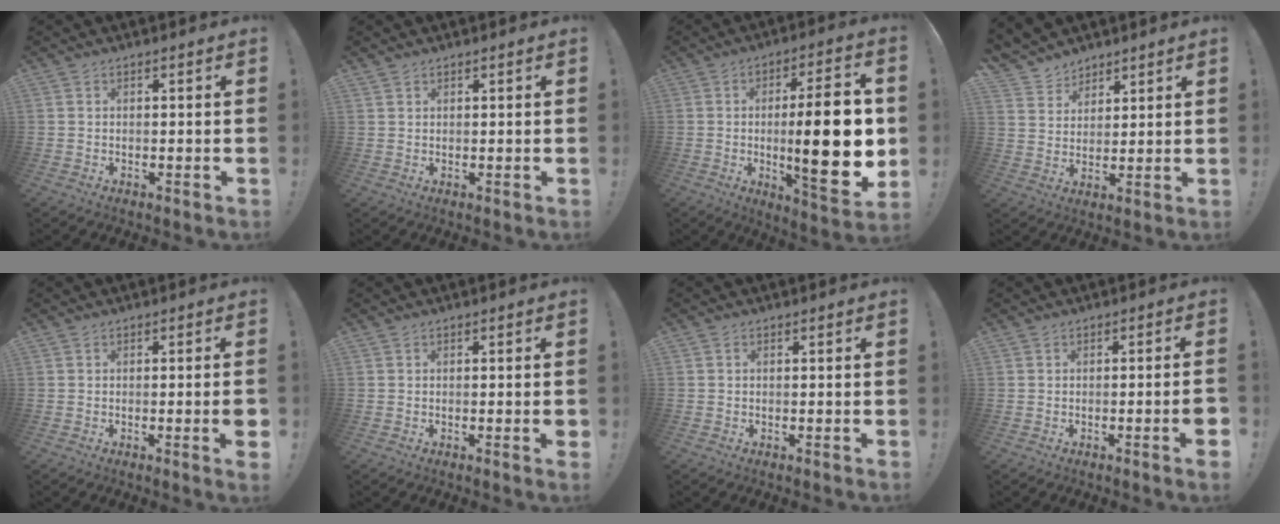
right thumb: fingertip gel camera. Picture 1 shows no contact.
{"total": 0.9, "force": [0.8, 0.5, 0.1], "torque": [0.006, -0.004, 0.014]}
{"total": 22.3, "force": [-0.6, 5.2, 21.7], "torque": [-0.327, -0.015, -0.009]}
{"total": 7.7, "force": [6.3, 4.4, 1.0], "torque": [-0.026, -0.050, 0.126]}
{"total": 3.4, "force": [-0.6, -0.1, 3.3], "torque": [-0.038, -0.013, -0.012]}
{"total": 1.5, "force": [0.1, -0.2, 1.5], "torque": [-0.019, -0.004, -0.001]}
{"total": 0.0}
{"total": 3.6, "force": [-1.1, -0.3, 3.4], "torque": [-0.046, -0.009, -0.018]}